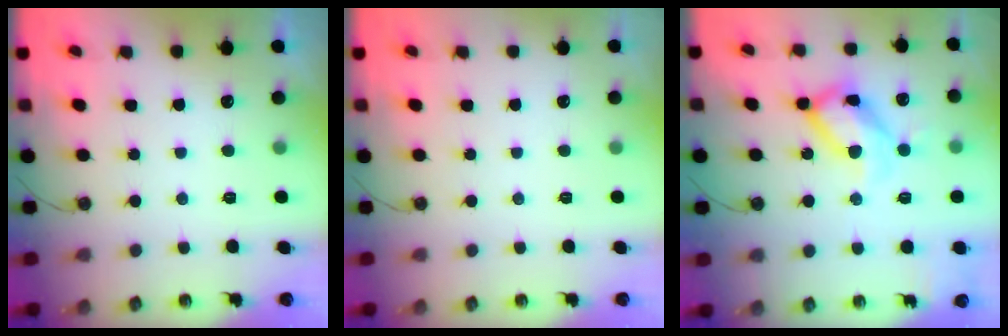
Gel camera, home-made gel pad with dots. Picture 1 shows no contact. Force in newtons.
{"total": 0.0}
{"total": 17.1, "press": 17.0, "slide": 1.6}